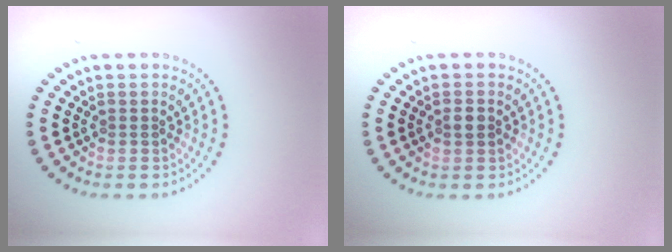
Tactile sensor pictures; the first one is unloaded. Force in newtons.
{"total": 1.5, "press": 1.5, "slide": 0.1}